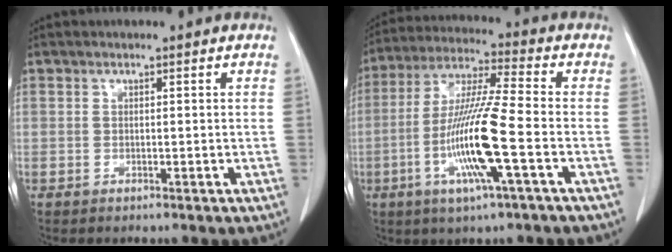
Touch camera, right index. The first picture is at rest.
{"total": 13.7, "force": [-3.9, -0.1, 13.1], "torque": [-0.265, -0.010, -0.080]}